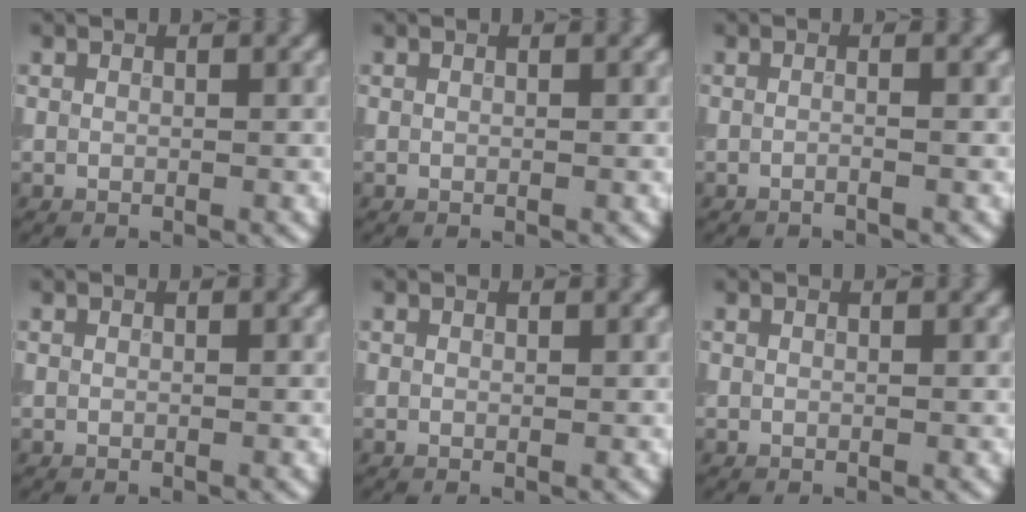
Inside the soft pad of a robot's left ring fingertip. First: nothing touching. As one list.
[{"total": 0.0}, {"total": 1.6, "force": [-0.1, 0.6, 1.4], "torque": [-0.009, -0.015, -0.018]}, {"total": 0.0}, {"total": 0.0}, {"total": 0.0}]